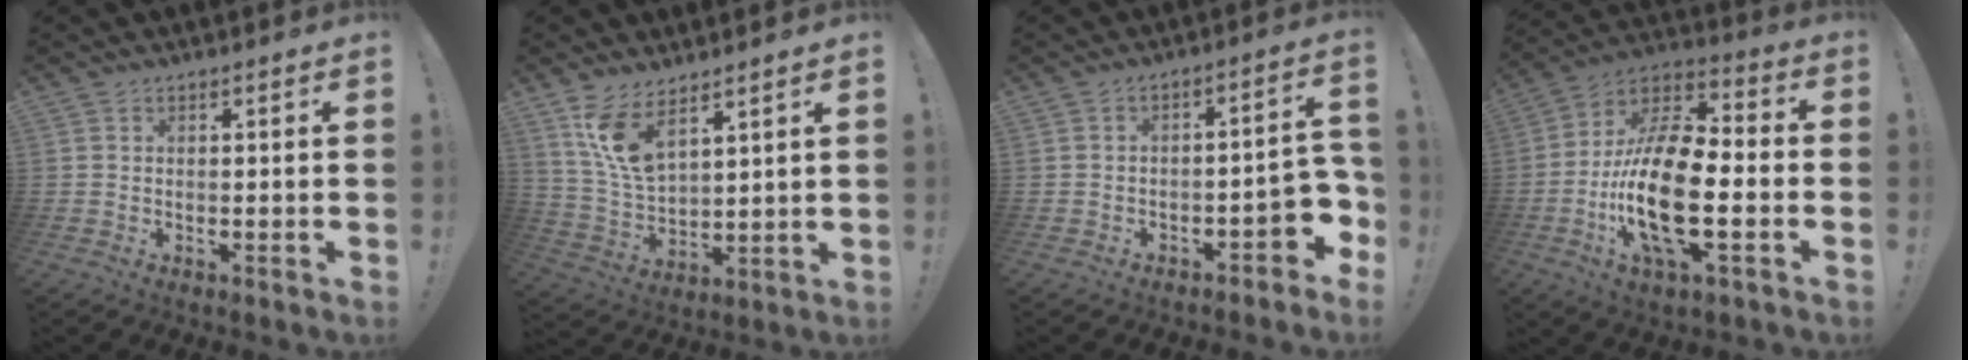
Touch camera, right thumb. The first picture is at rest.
{"total": 11.0, "force": [7.5, 4.4, 6.8], "torque": [-0.139, -0.041, 0.143]}
{"total": 6.3, "force": [-3.1, 2.8, 4.7], "torque": [-0.044, 0.011, -0.052]}
{"total": 22.5, "force": [-5.0, 9.6, 19.7], "torque": [-0.390, 0.017, -0.084]}